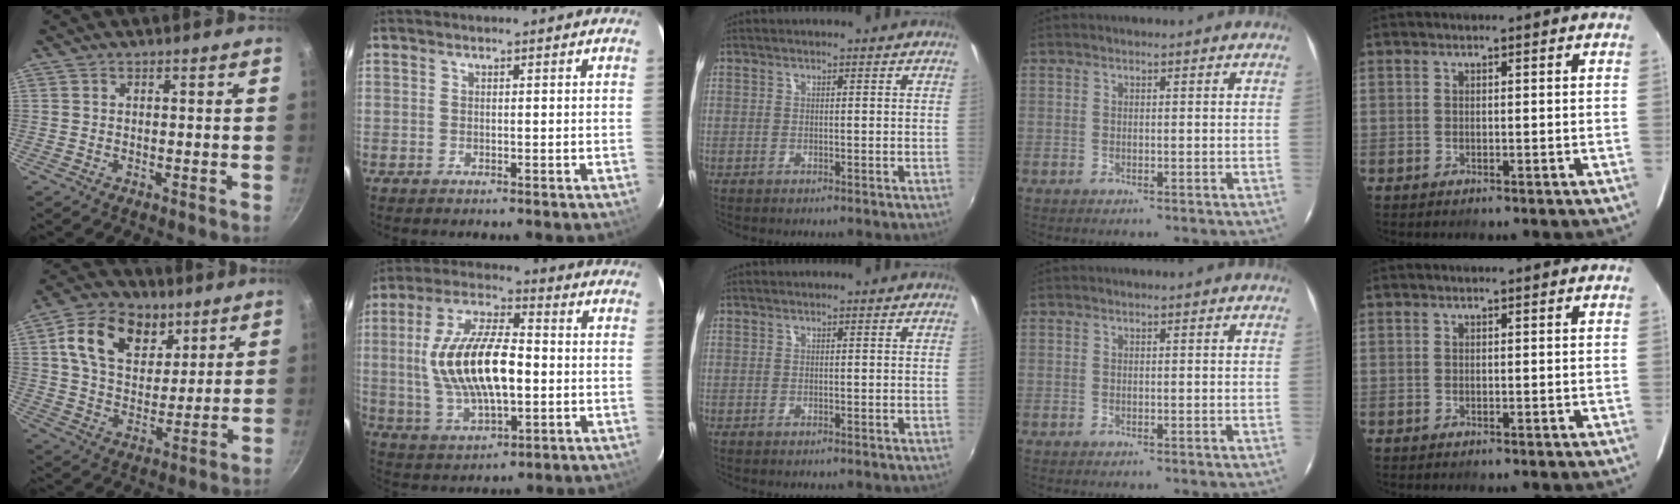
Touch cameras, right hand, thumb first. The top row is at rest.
{"thumb": {"total": 15.7, "force": [7.1, 10.7, 9.0], "torque": [-0.125, -0.021, 0.114]}, "index": {"total": 17.2, "force": [-0.5, 7.2, 15.6], "torque": [-0.308, 0.005, 0.000]}}